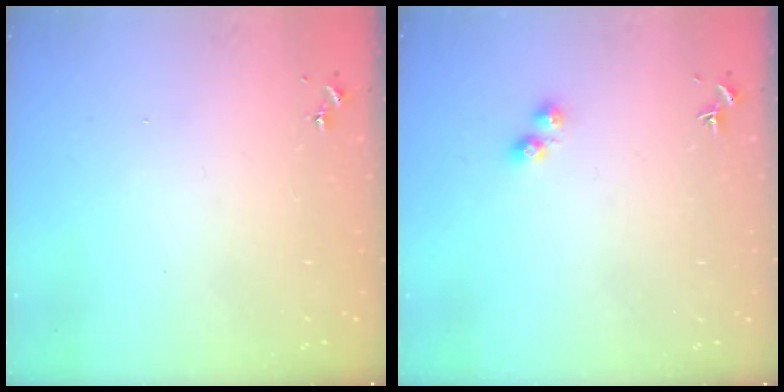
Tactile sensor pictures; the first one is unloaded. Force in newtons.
{"total": 2.2, "press": 2.2, "slide": 0.6}